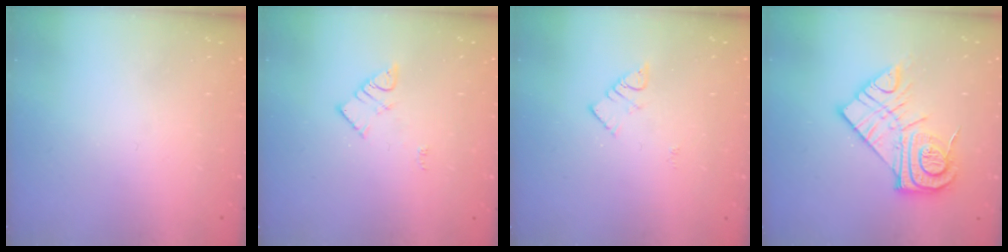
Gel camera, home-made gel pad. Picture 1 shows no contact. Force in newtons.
{"total": 4.7, "press": 4.7, "slide": 0.1}
{"total": 3.5, "press": 3.5, "slide": 0.5}
{"total": 16.1, "press": 16.1, "slide": 1.3}